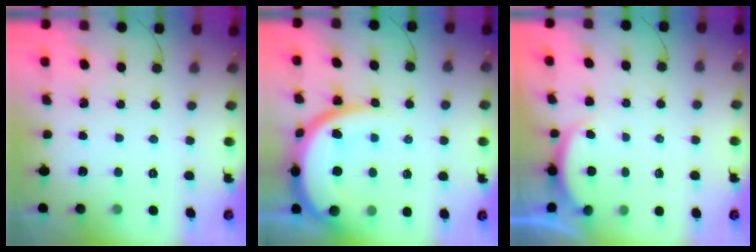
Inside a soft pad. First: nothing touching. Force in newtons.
{"total": 14.4, "press": 14.4, "slide": 1.3}
{"total": 2.2, "press": 2.2, "slide": 0.6}